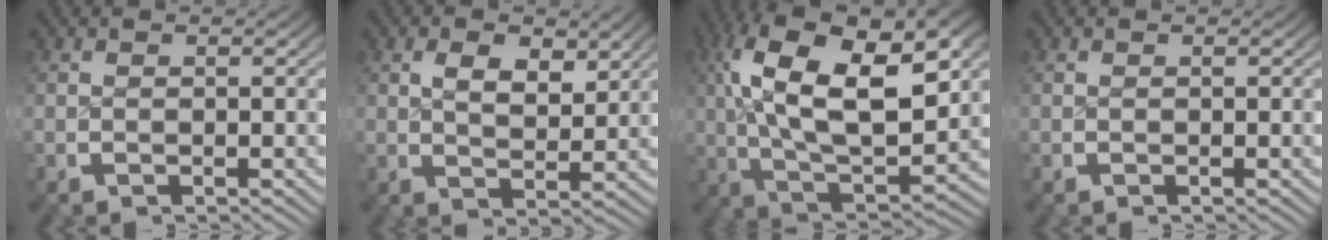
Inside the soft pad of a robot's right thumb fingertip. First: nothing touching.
{"total": 2.6, "force": [1.5, 1.3, 1.7], "torque": [-0.020, -0.010, 0.028]}
{"total": 14.0, "force": [2.3, 7.6, 11.6], "torque": [-0.228, -0.026, 0.047]}
{"total": 0.0}